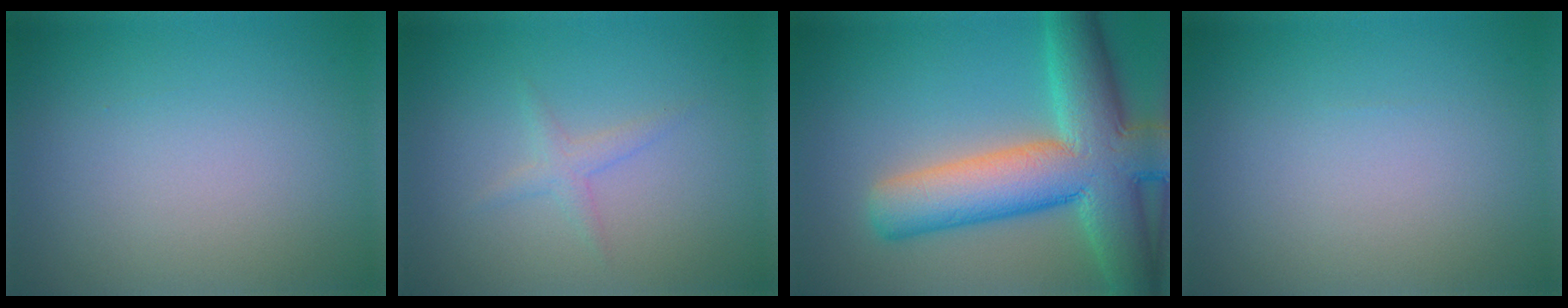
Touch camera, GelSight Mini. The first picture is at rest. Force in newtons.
{"total": 1.3, "press": 1.3, "slide": 0.1}
{"total": 11.8, "press": 11.8, "slide": 0.7}
{"total": 0.0}